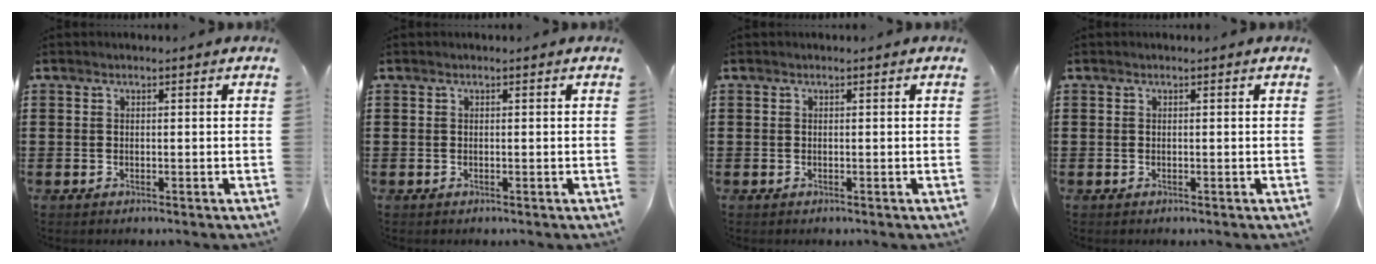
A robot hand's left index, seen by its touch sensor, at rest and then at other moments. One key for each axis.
{"total": 0.0}
{"total": 0.0}
{"total": 0.0}